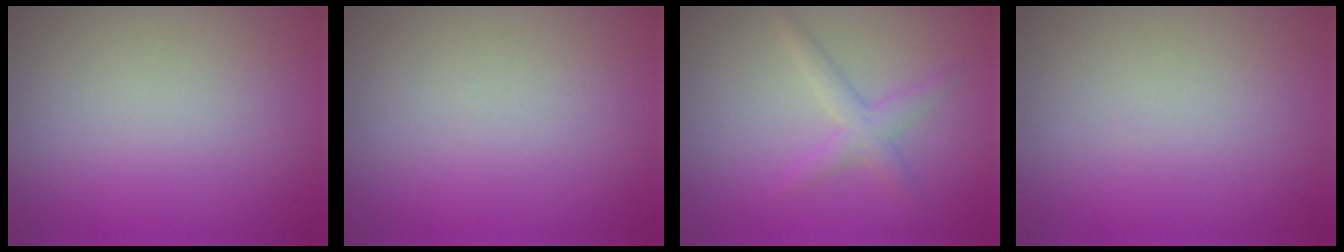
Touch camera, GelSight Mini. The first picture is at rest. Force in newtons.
{"total": 0.0}
{"total": 2.2, "press": 2.2, "slide": 0.1}
{"total": 0.0}